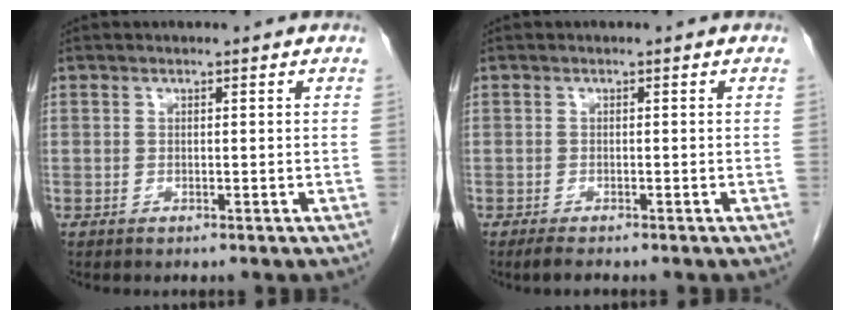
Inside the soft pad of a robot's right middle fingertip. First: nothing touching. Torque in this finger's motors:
{"motor_torque": [0.24, 0.02, -0.02, 0.02]}